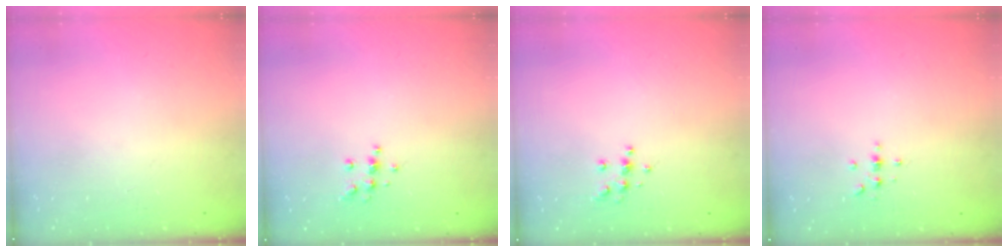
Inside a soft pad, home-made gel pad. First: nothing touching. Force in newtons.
{"total": 5.7, "press": 5.6, "slide": 1.1}
{"total": 6.2, "press": 6.2, "slide": 0.6}
{"total": 2.3, "press": 2.3, "slide": 0.2}